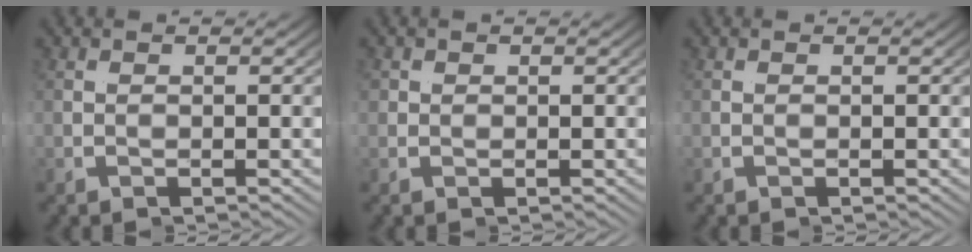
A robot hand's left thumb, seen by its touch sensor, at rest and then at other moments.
{"total": 0.9, "force": [0.4, 0.8, 0.0], "torque": [0.000, -0.003, 0.009]}
{"total": 0.0}